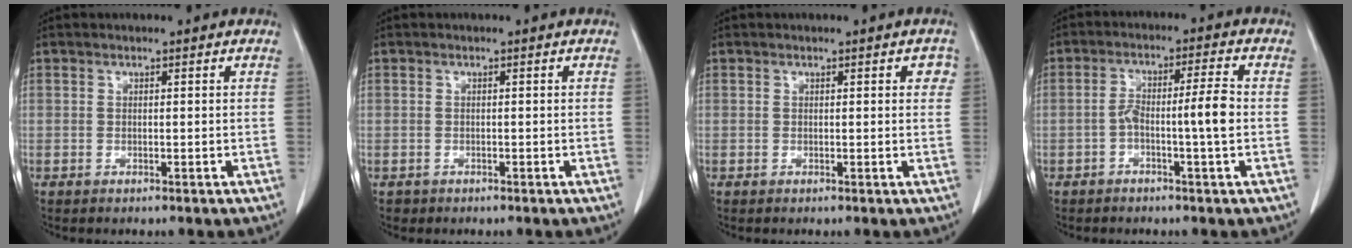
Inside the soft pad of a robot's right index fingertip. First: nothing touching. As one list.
[{"total": 0.9, "force": [-0.5, 0.7, -0.2], "torque": [-0.010, 0.002, -0.007]}, {"total": 1.8, "force": [0.6, 0.8, 1.5], "torque": [-0.011, 0.004, 0.004]}, {"total": 5.9, "force": [-1.4, -0.1, 5.7], "torque": [-0.105, 0.018, -0.021]}]